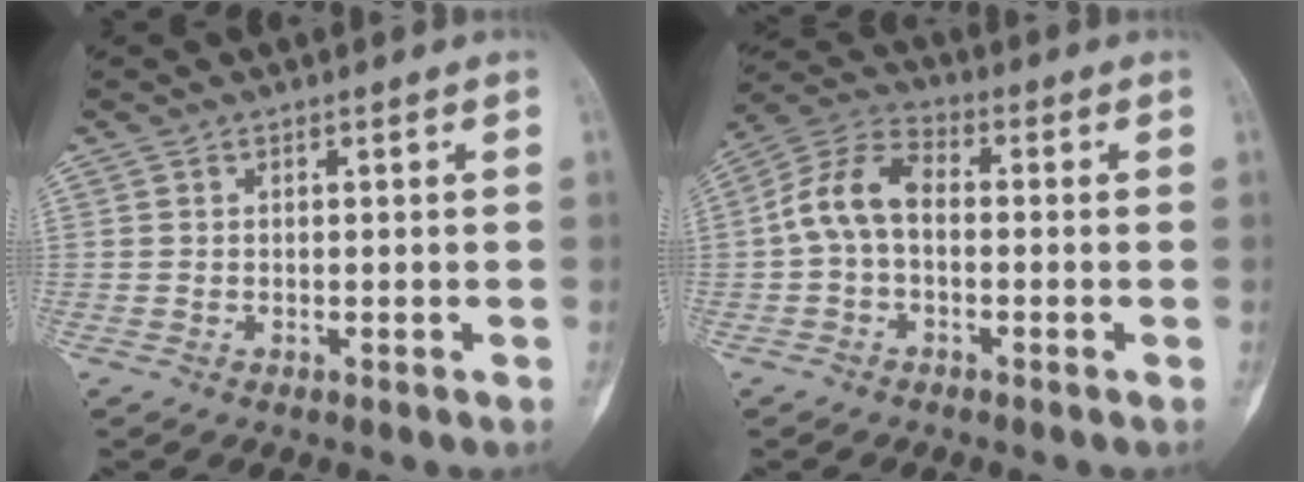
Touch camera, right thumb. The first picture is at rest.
{"total": 9.0, "force": [-0.5, 5.6, 7.0], "torque": [-0.135, 0.030, -0.023]}